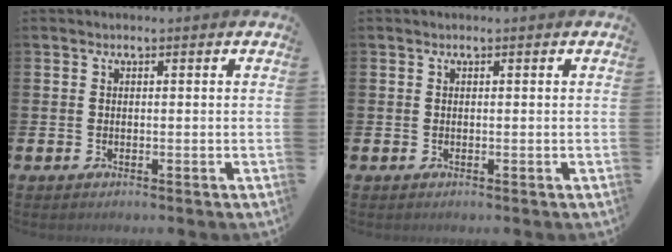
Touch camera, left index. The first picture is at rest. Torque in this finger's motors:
{"motor_torque": [-0.13, 0.20, 0.01, 0.01]}